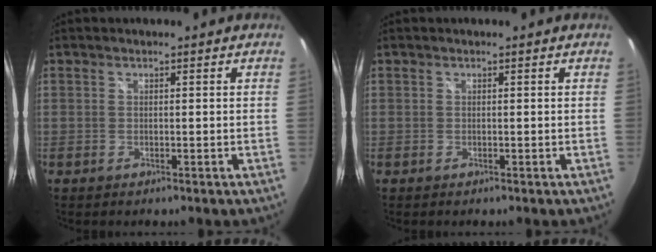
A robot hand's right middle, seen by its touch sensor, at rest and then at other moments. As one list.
[{"total": 0.0}]